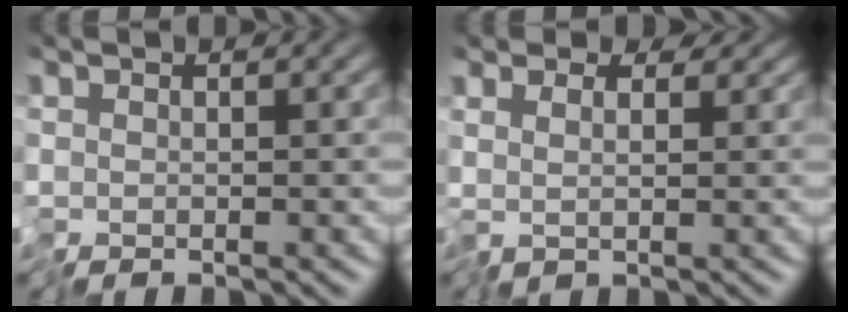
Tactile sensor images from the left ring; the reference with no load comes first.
{"total": 2.5, "force": [1.8, 1.4, 1.0], "torque": [-0.030, 0.006, 0.027]}